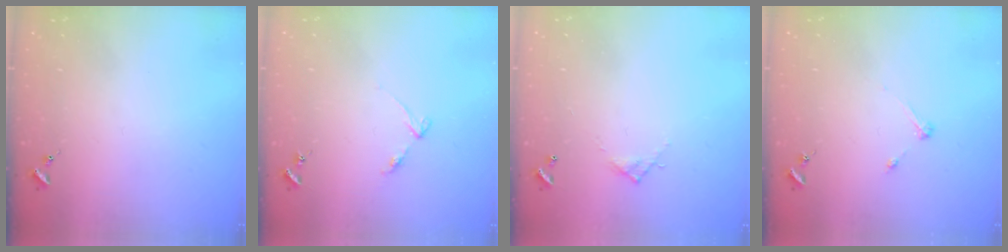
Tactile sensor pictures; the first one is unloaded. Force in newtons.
{"total": 3.6, "press": 3.5, "slide": 0.4}
{"total": 4.2, "press": 4.2, "slide": 0.2}
{"total": 3.2, "press": 3.2, "slide": 0.4}